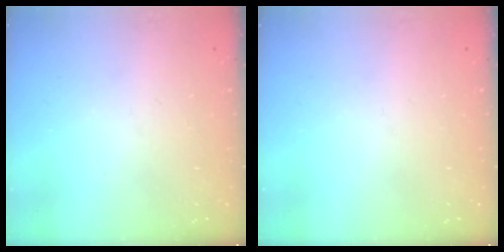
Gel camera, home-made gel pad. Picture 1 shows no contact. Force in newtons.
{"total": 0.0}